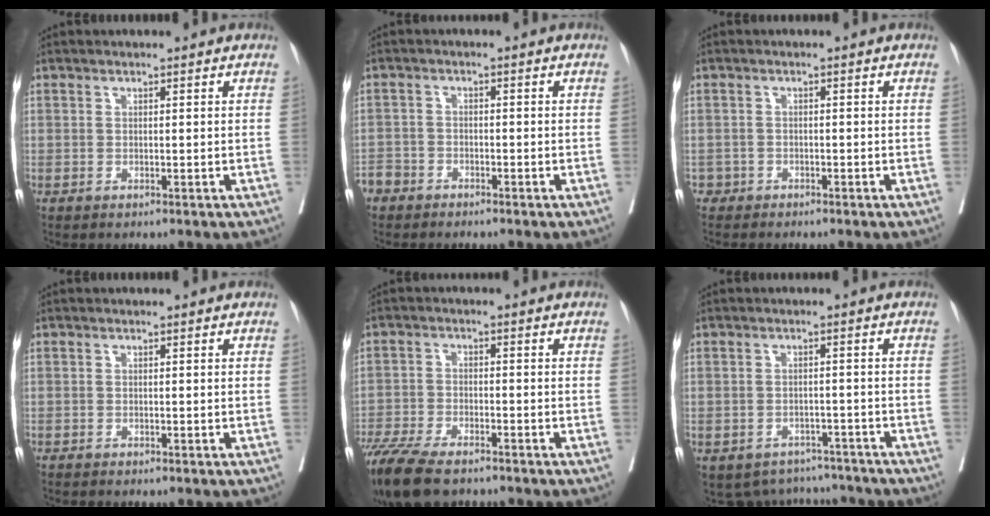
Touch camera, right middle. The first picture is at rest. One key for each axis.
{"total": 3.6, "fx": -3.0, "fy": 1.9, "fz": 0.1, "tx": -0.003, "ty": 0.004, "tz": -0.061}
{"total": 1.3, "fx": -1.1, "fy": 0.7, "fz": -0.3, "tx": -0.003, "ty": 0.002, "tz": -0.021}
{"total": 0.5, "fx": -0.5, "fy": -0.1, "fz": 0.0, "tx": -0.002, "ty": -0.001, "tz": -0.013}
{"total": 11.2, "fx": -8.8, "fy": 3.0, "fz": 6.2, "tx": -0.108, "ty": -0.023, "tz": -0.150}
{"total": 8.1, "fx": -7.3, "fy": 3.4, "fz": 0.0, "tx": 0.008, "ty": 0.023, "tz": -0.091}